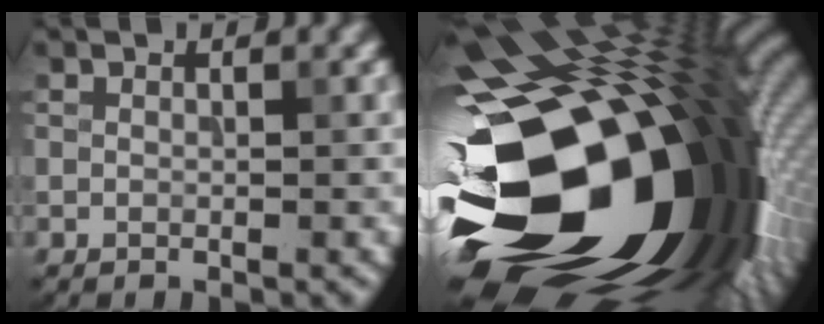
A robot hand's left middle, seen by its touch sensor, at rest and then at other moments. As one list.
[{"total": 21.6, "force": [-4.5, 13.5, 16.3], "torque": [-0.299, -0.069, -0.062]}]